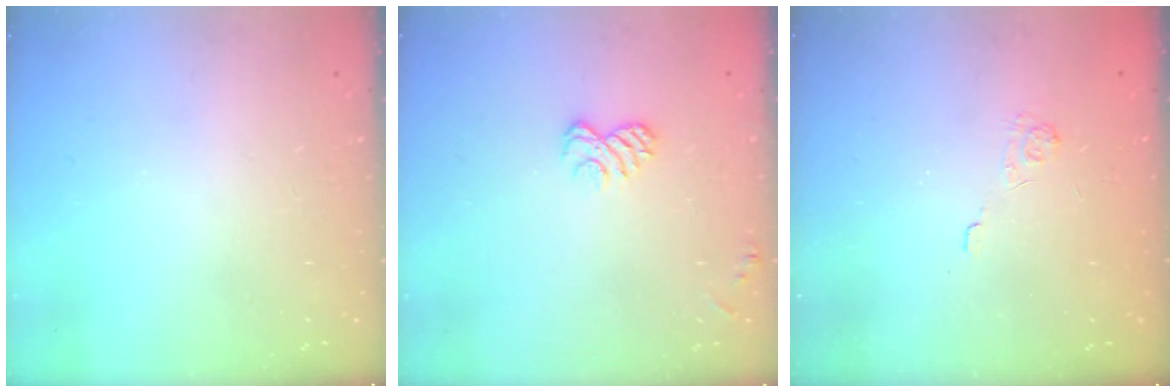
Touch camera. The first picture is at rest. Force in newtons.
{"total": 6.1, "press": 5.9, "slide": 1.4}
{"total": 2.1, "press": 1.5, "slide": 1.4}